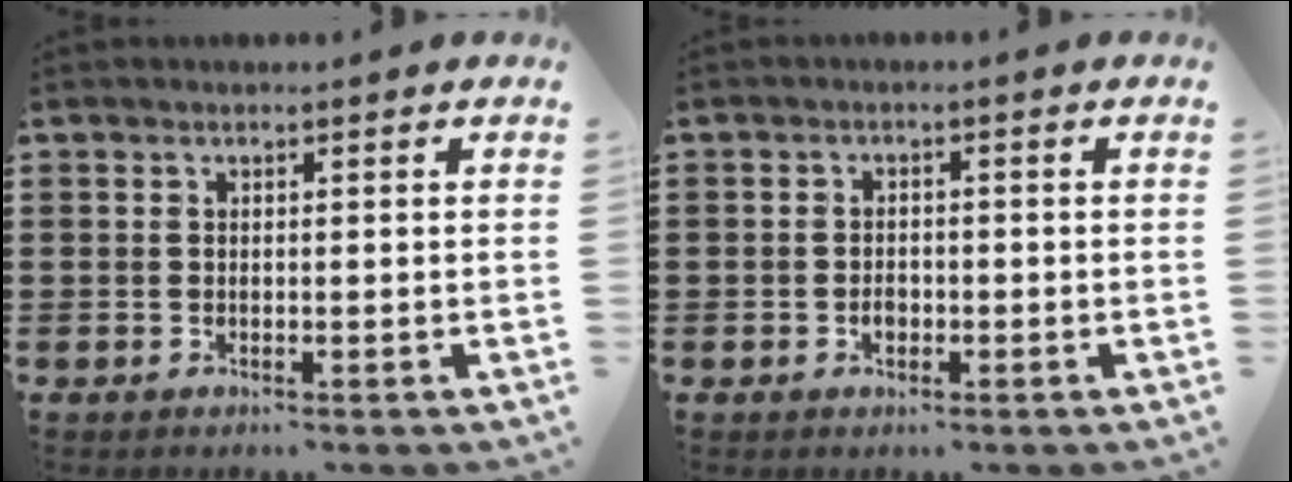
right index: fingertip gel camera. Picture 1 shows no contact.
{"total": 1.7, "force": [-0.6, 1.1, 1.2], "torque": [-0.024, -0.001, -0.011]}